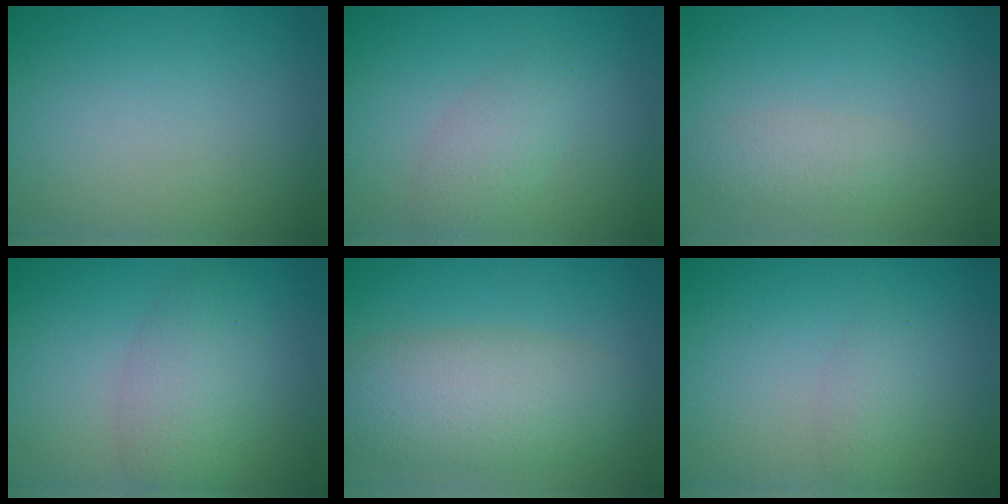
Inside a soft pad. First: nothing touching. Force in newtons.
{"total": 2.1, "press": 2.1, "slide": 0.1}
{"total": 1.8, "press": 1.8, "slide": 0.0}
{"total": 3.6, "press": 3.6, "slide": 0.0}
{"total": 6.6, "press": 6.6, "slide": 0.3}
{"total": 1.2, "press": 1.2, "slide": 0.1}